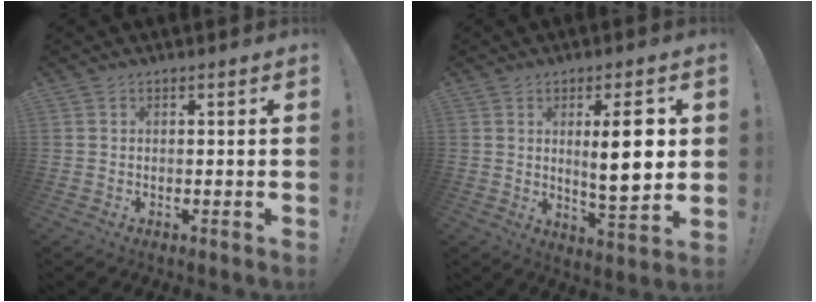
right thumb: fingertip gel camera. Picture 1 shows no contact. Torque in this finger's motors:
{"motor_torque": [-0.11, 0.67, 0.57, 0.56, 0.25]}